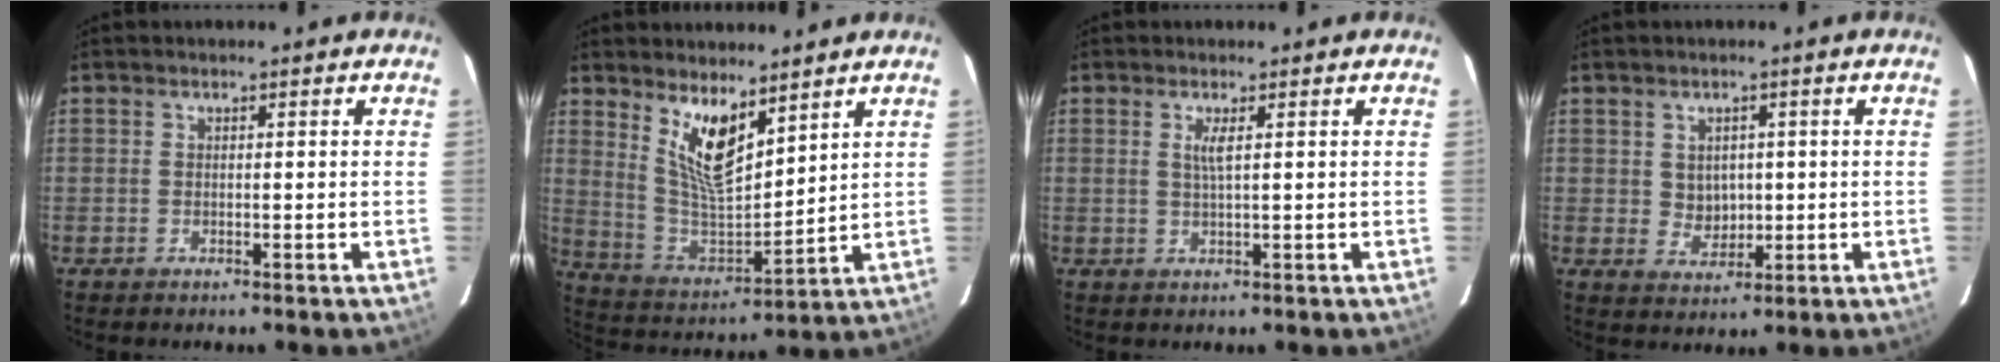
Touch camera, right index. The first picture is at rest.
{"total": 11.3, "force": [7.1, 3.8, 7.9], "torque": [-0.149, -0.012, 0.148]}
{"total": 1.9, "force": [0.6, -0.1, 1.8], "torque": [-0.035, -0.002, 0.011]}
{"total": 3.8, "force": [0.6, 3.4, 1.6], "torque": [-0.026, 0.005, 0.018]}